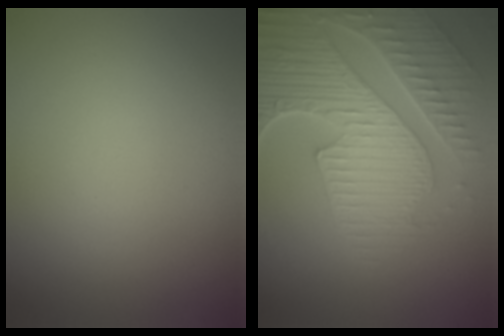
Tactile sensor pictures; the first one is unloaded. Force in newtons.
{"total": 7.5, "press": 5.9, "slide": 4.7}